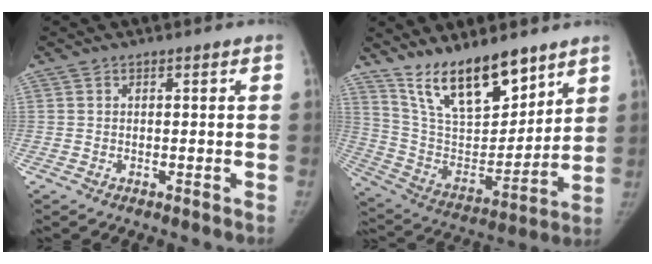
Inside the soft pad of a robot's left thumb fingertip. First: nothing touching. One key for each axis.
{"total": 18.5, "fx": 13.3, "fy": 7.0, "fz": 10.6, "tx": -0.133, "ty": -0.081, "tz": 0.248}